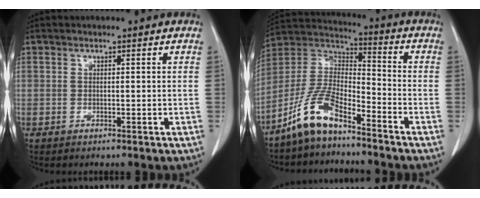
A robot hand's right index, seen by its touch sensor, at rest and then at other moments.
{"total": 10.5, "force": [-7.7, 3.1, 6.3], "torque": [-0.146, 0.017, -0.153]}